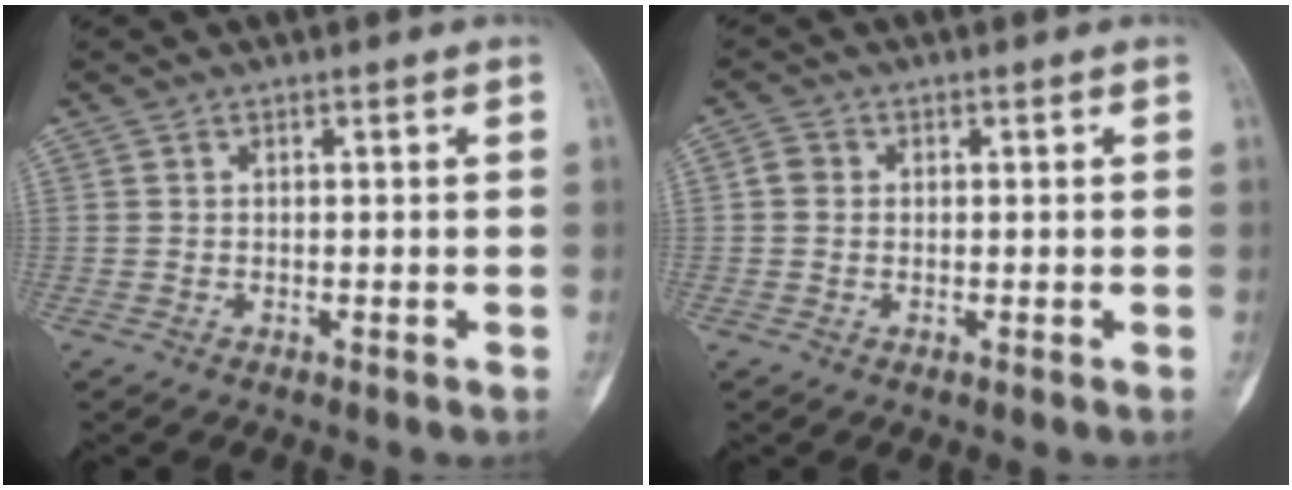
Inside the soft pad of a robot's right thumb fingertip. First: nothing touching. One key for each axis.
{"total": 2.4, "fx": 0.2, "fy": 2.2, "fz": 1.0, "tx": -0.011, "ty": 0.005, "tz": 0.000}